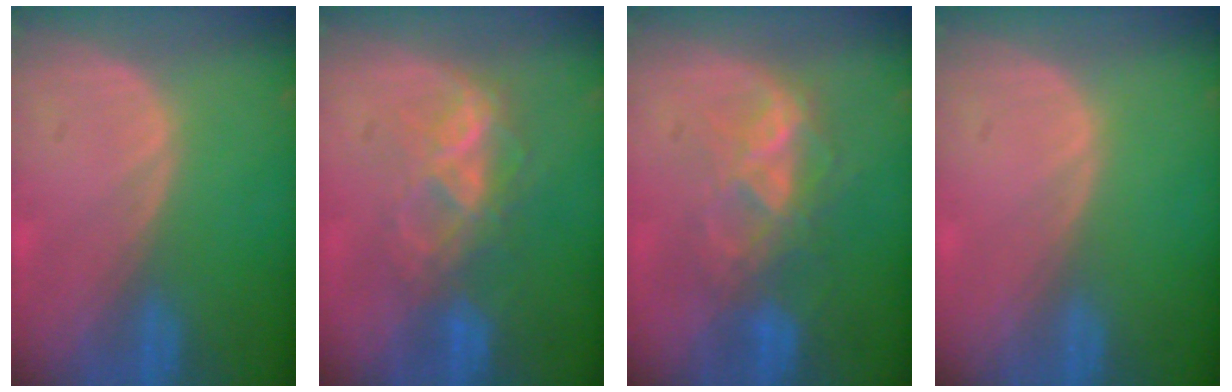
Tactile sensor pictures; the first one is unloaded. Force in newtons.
{"total": 6.3, "press": 6.2, "slide": 0.6}
{"total": 6.8, "press": 6.7, "slide": 1.5}
{"total": 0.0}